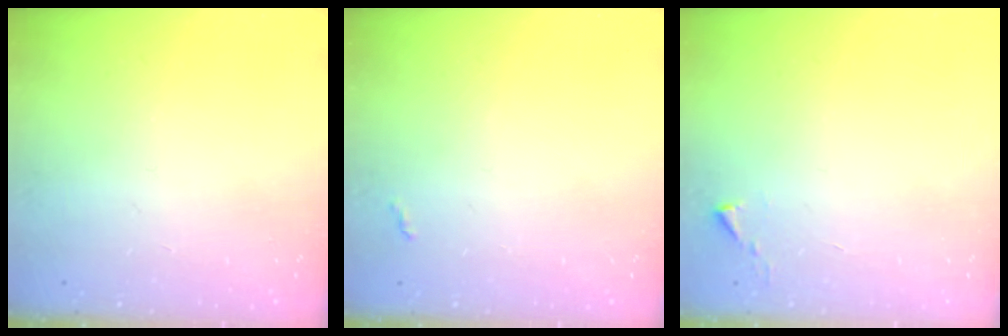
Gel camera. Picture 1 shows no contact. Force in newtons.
{"total": 3.2, "press": 3.2, "slide": 0.5}
{"total": 1.1, "press": 1.1, "slide": 0.1}